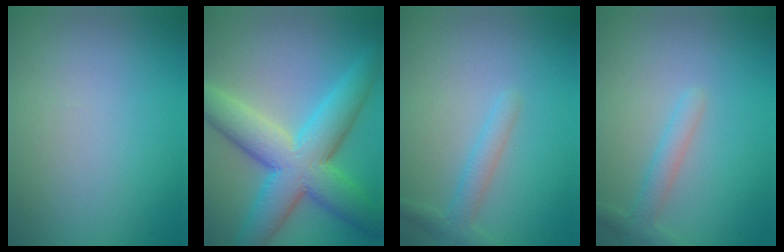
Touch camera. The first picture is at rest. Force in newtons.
{"total": 10.0, "press": 10.0, "slide": 0.2}
{"total": 2.2, "press": 2.2, "slide": 0.1}
{"total": 2.1, "press": 2.1, "slide": 0.1}